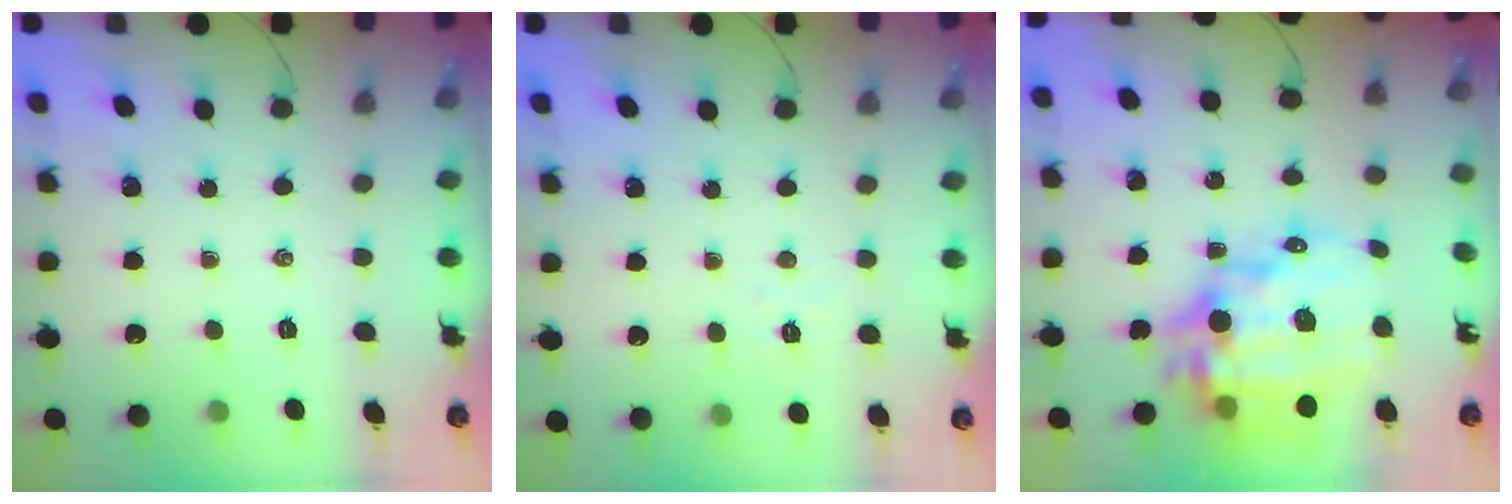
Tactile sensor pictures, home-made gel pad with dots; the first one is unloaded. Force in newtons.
{"total": 2.5, "press": 2.4, "slide": 0.7}
{"total": 19.3, "press": 18.8, "slide": 4.2}